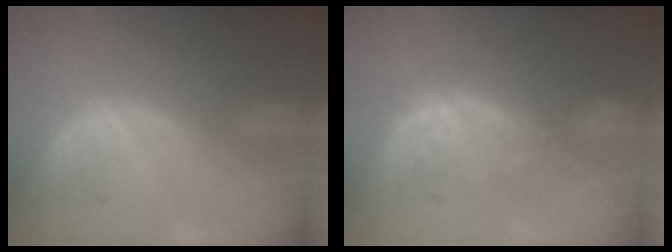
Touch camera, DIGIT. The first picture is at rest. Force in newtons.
{"total": 7.9, "press": 7.5, "slide": 2.3}